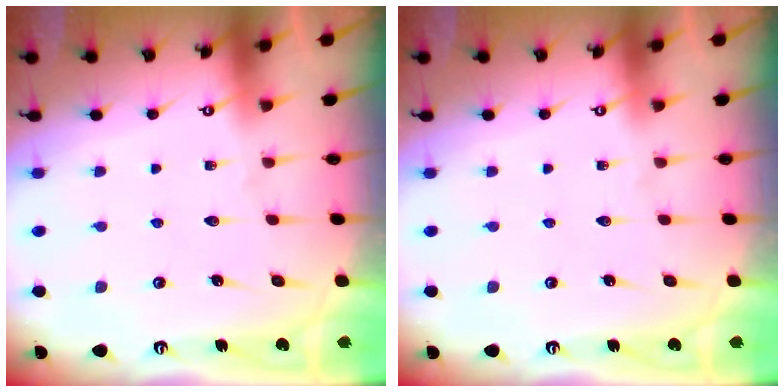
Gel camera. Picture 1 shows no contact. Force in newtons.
{"total": 0.0}